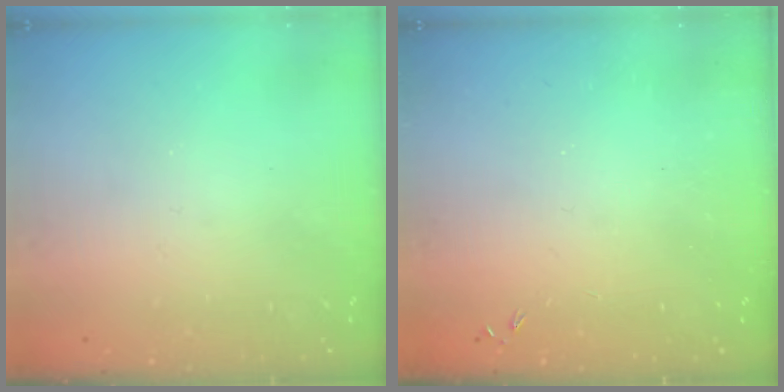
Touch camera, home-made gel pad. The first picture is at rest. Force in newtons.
{"total": 0.0}